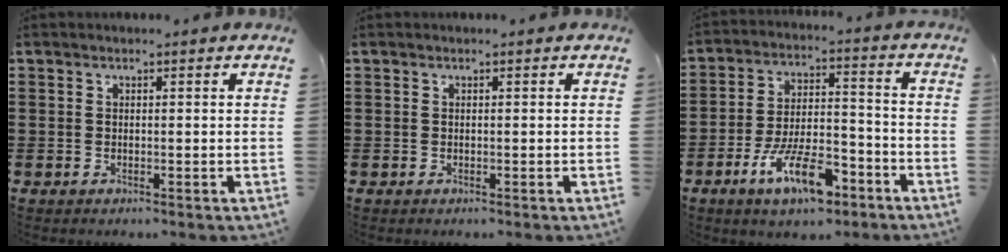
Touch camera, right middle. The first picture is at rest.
{"total": 0.0}
{"total": 10.6, "force": [-6.3, 3.6, 7.7], "torque": [-0.148, 0.010, -0.117]}